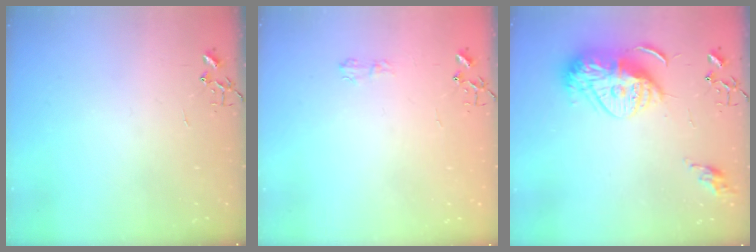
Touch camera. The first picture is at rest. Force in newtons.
{"total": 5.0, "press": 5.0, "slide": 0.6}
{"total": 15.5, "press": 15.4, "slide": 1.4}